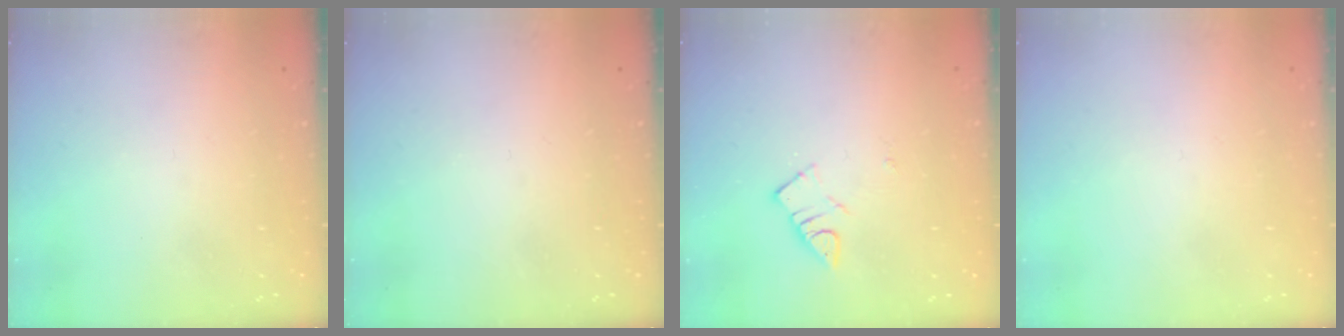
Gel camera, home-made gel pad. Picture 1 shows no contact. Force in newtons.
{"total": 0.0}
{"total": 2.8, "press": 2.7, "slide": 0.3}
{"total": 1.9, "press": 1.9, "slide": 0.1}